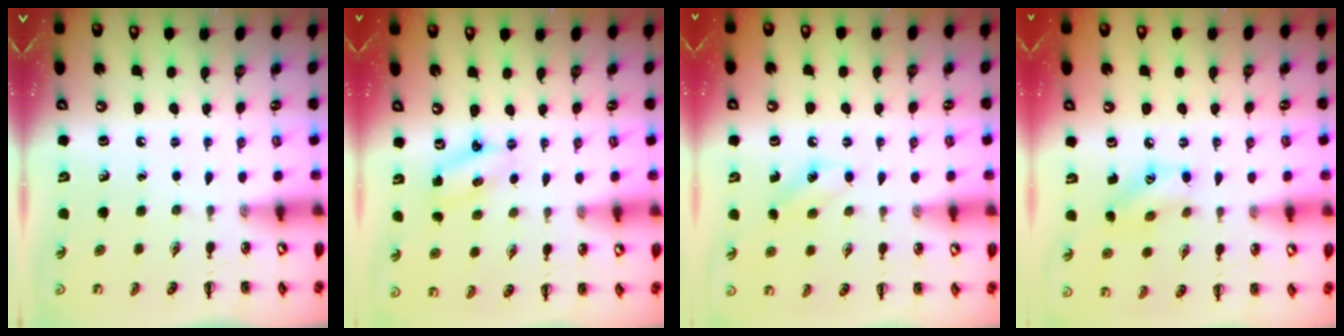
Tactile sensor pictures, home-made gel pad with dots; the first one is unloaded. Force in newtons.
{"total": 2.4, "press": 2.3, "slide": 0.6}
{"total": 6.6, "press": 6.4, "slide": 1.8}
{"total": 7.8, "press": 7.7, "slide": 0.6}